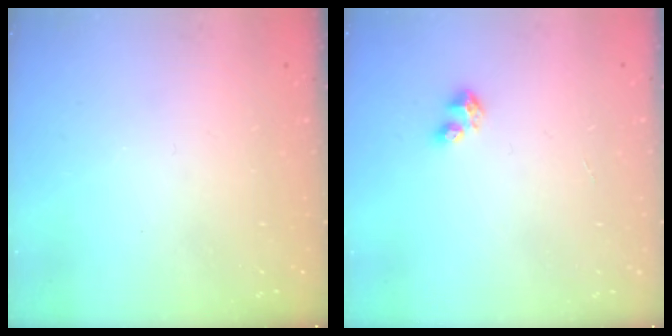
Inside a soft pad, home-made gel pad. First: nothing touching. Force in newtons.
{"total": 3.0, "press": 2.9, "slide": 0.3}